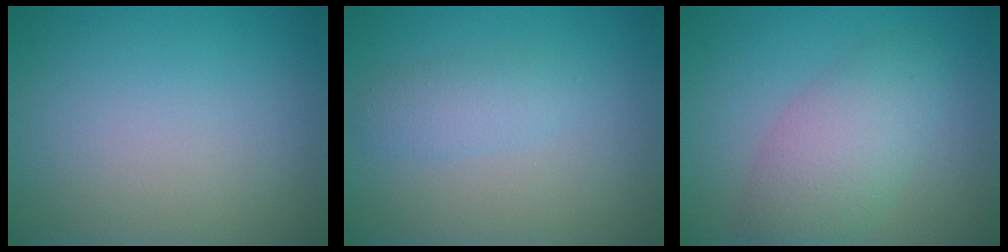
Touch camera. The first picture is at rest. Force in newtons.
{"total": 2.0, "press": 2.0, "slide": 0.1}
{"total": 4.7, "press": 4.7, "slide": 0.3}